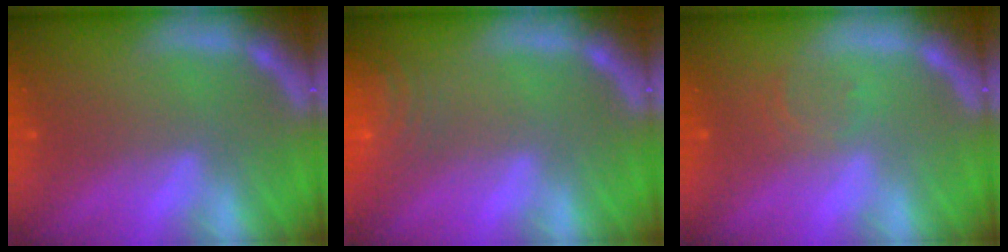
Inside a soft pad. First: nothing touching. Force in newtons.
{"total": 7.5}
{"total": 1.5}